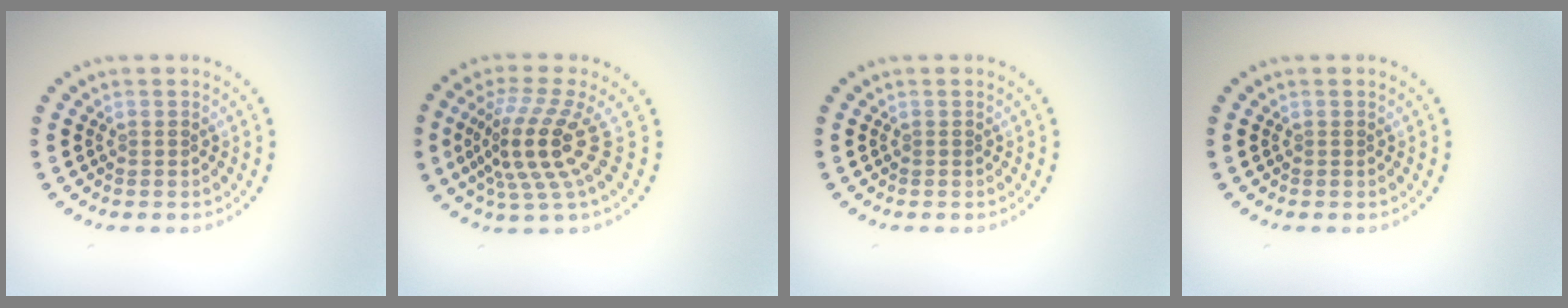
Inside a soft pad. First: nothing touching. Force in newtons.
{"total": 5.2, "press": 3.6, "slide": 3.8}
{"total": 0.0}
{"total": 0.0}